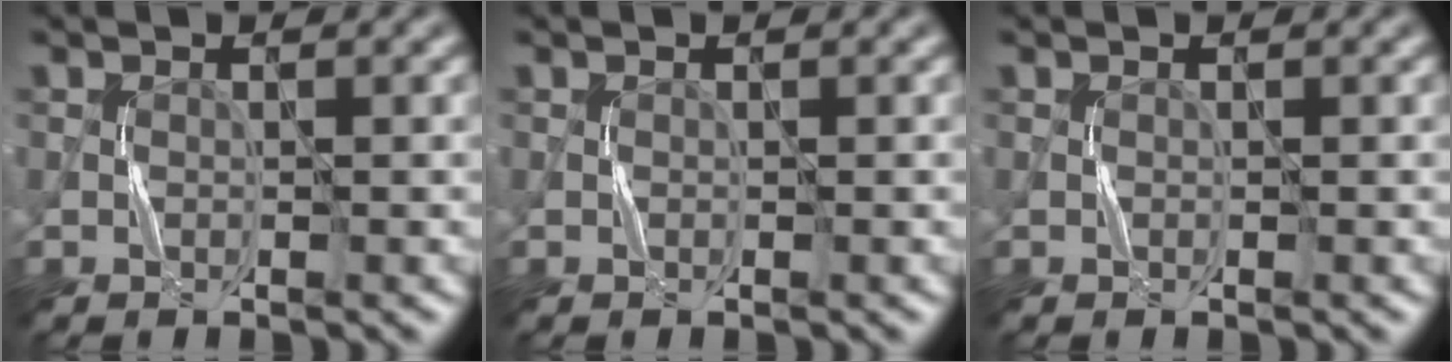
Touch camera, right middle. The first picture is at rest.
{"total": 0.0}
{"total": 0.0}